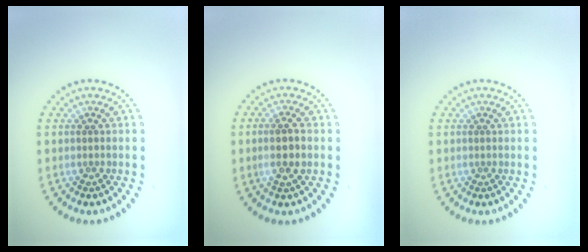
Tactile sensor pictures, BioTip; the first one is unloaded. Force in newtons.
{"total": 2.6, "press": 2.5, "slide": 0.7}
{"total": 0.0}